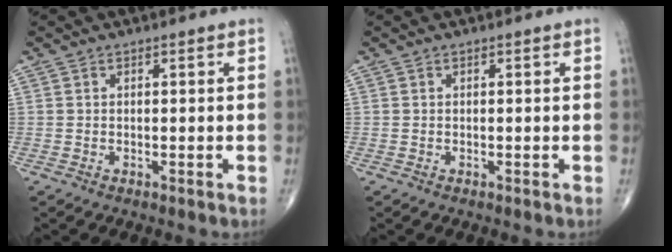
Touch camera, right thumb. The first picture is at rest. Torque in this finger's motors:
{"motor_torque": [0.01, 0.01, -0.02, 0.01, 0.00]}